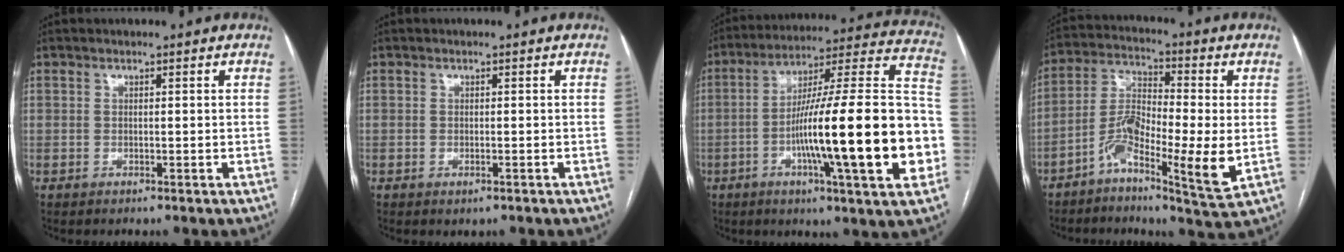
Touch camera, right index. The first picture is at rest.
{"total": 0.8, "force": [-0.5, 0.3, 0.6], "torque": [-0.010, -0.003, -0.003]}
{"total": 26.9, "force": [-6.0, 1.5, 26.2], "torque": [-0.333, 0.006, -0.102]}
{"total": 11.6, "force": [-3.5, 2.2, 10.8], "torque": [-0.214, 0.003, -0.068]}